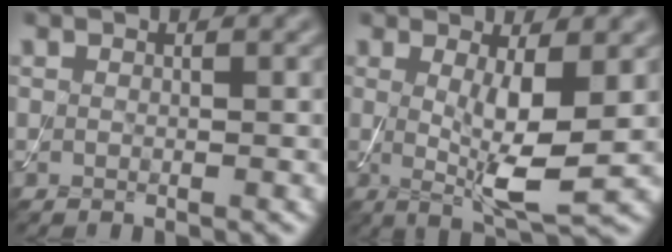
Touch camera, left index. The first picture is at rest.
{"total": 5.7, "force": [0.0, 1.2, 5.5], "torque": [-0.094, -0.015, 0.005]}